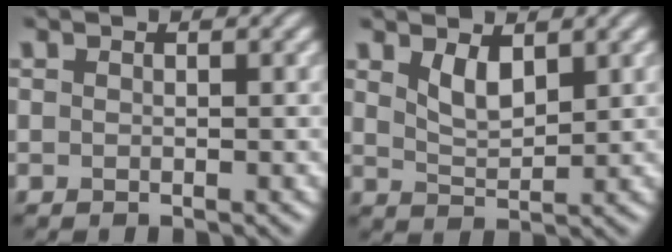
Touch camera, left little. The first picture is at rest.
{"total": 2.6, "force": [1.6, 1.0, 1.8], "torque": [-0.041, -0.009, 0.036]}